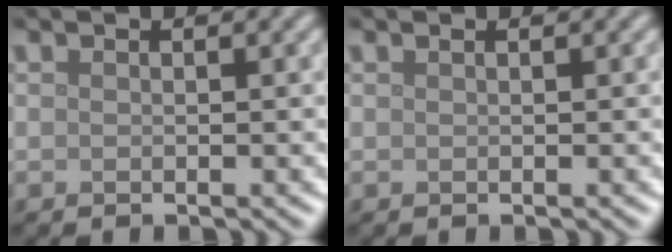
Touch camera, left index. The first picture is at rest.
{"total": 0.0}